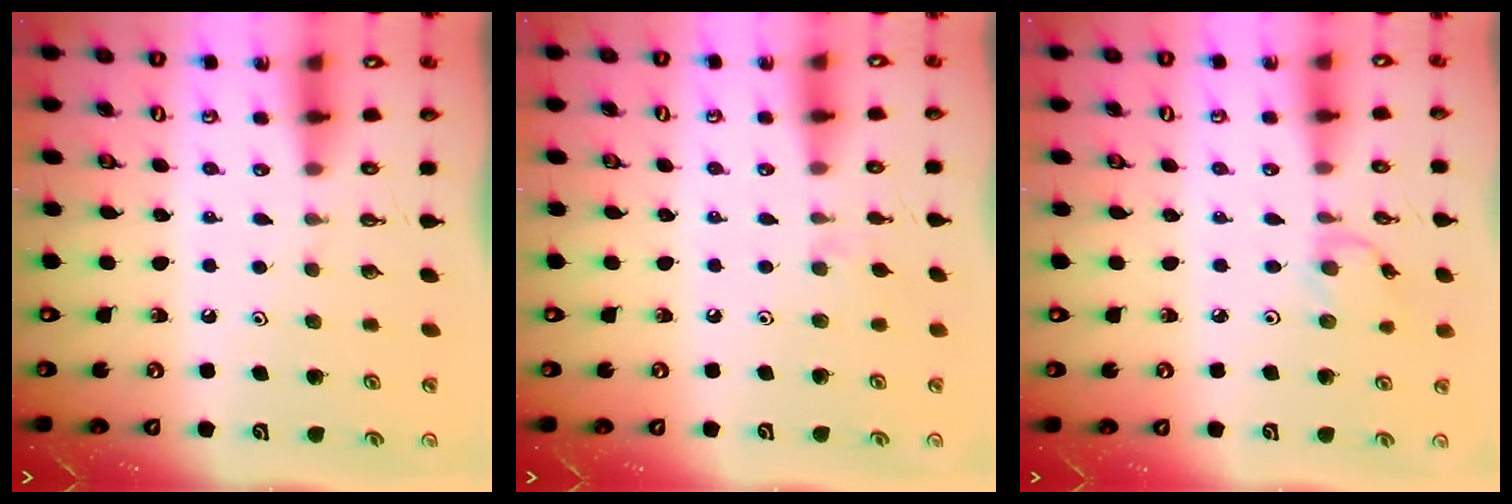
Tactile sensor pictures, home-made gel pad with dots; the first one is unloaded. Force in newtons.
{"total": 2.9, "press": 2.9, "slide": 0.5}
{"total": 2.6, "press": 2.6, "slide": 0.3}